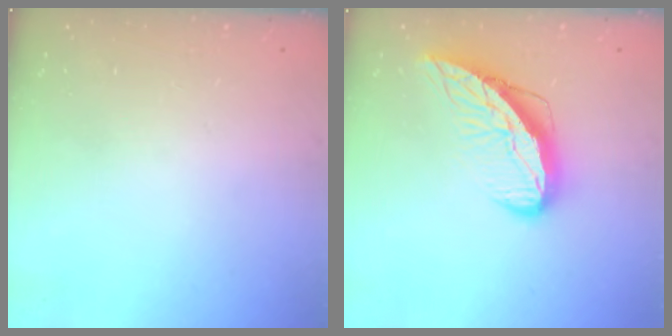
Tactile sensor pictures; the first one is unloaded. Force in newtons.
{"total": 10.8, "press": 10.8, "slide": 1.0}